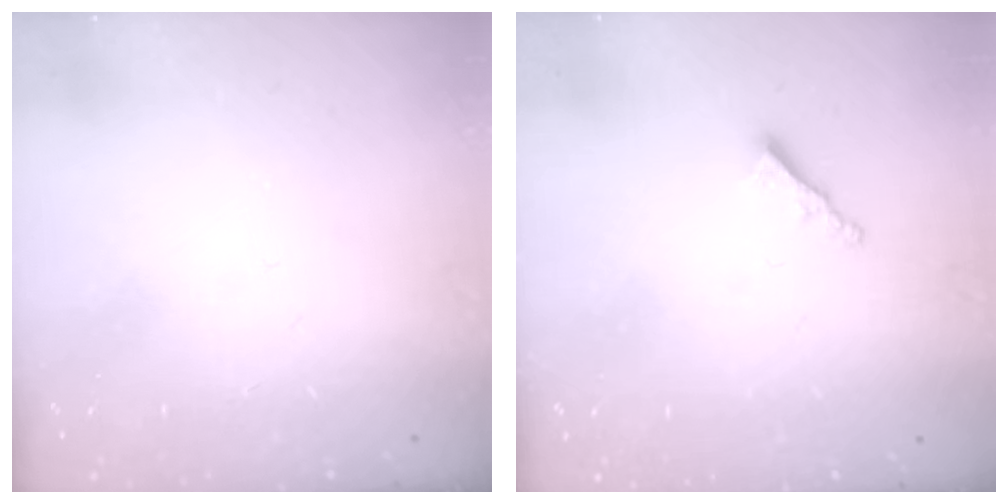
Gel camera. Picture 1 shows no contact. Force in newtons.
{"total": 2.5, "press": 2.5, "slide": 0.3}